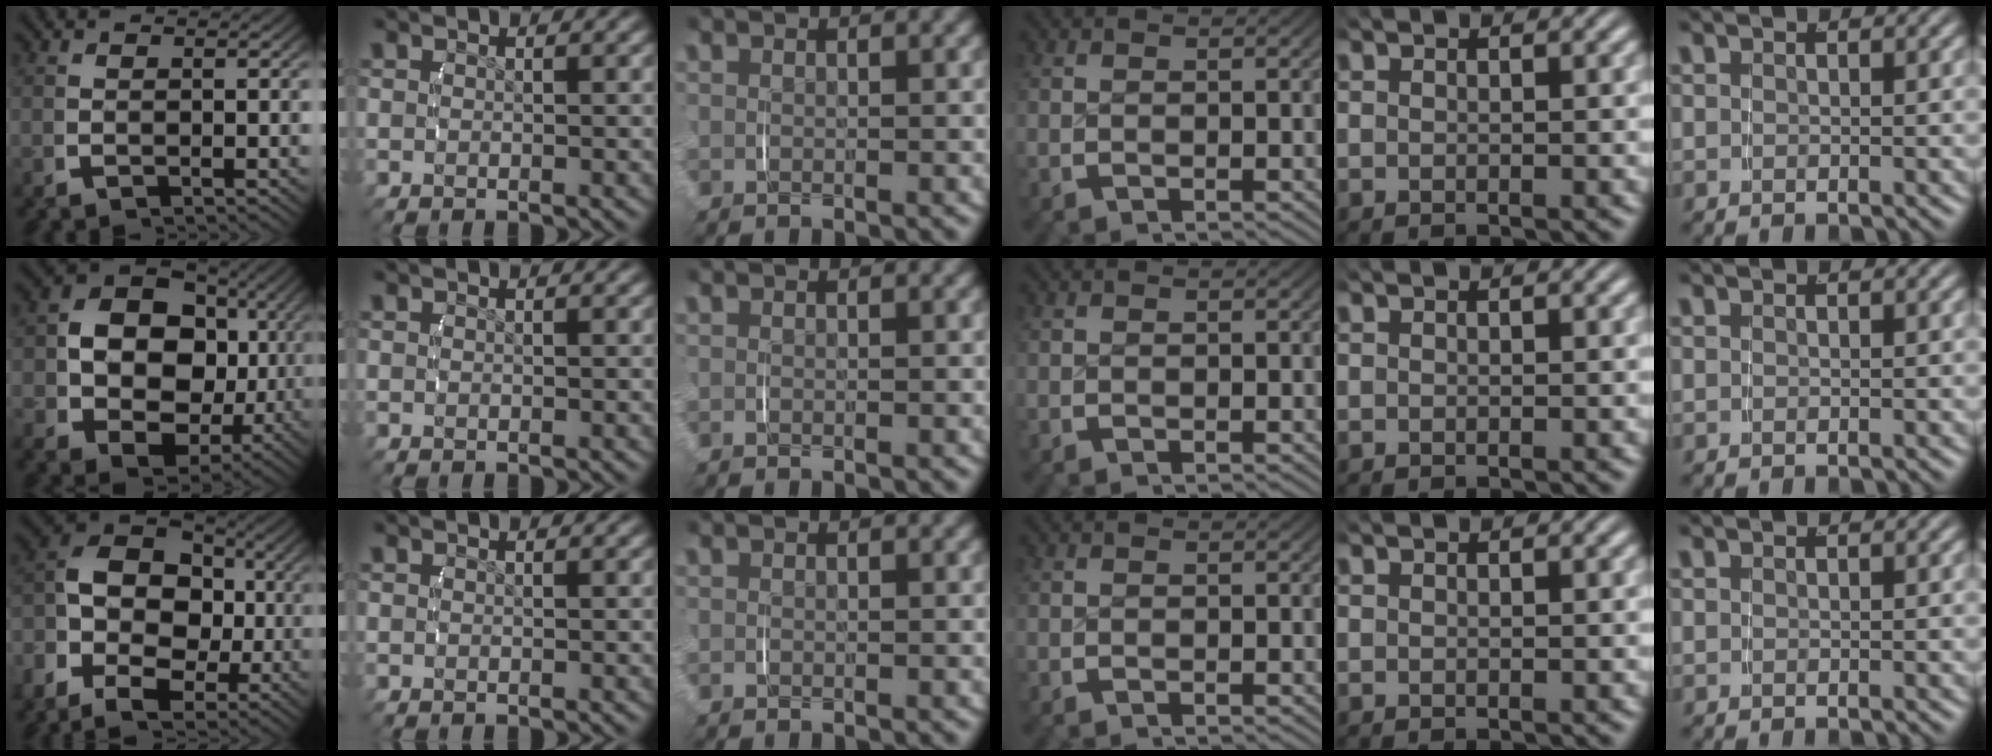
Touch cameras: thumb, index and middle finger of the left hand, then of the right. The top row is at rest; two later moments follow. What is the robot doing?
{"motion": "lift_and_place", "object": "backpack"}